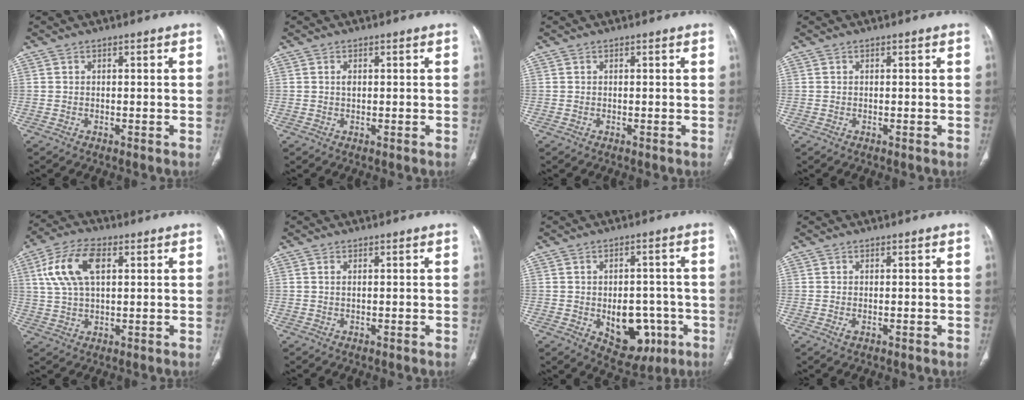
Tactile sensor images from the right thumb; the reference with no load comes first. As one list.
[{"total": 1.0, "force": [0.2, 0.6, 0.7], "torque": [-0.012, 0.001, 0.006]}, {"total": 0.0}, {"total": 0.0}, {"total": 11.5, "force": [3.4, 6.1, 9.1], "torque": [-0.188, 0.013, 0.065]}, {"total": 0.7, "force": [0.3, 0.3, 0.6], "torque": [-0.016, 0.004, 0.007]}, {"total": 12.0, "force": [-3.3, 7.8, 8.4], "torque": [-0.074, 0.018, -0.026]}, {"total": 1.0, "force": [-0.3, 0.5, 0.8], "torque": [-0.020, -0.002, -0.003]}]